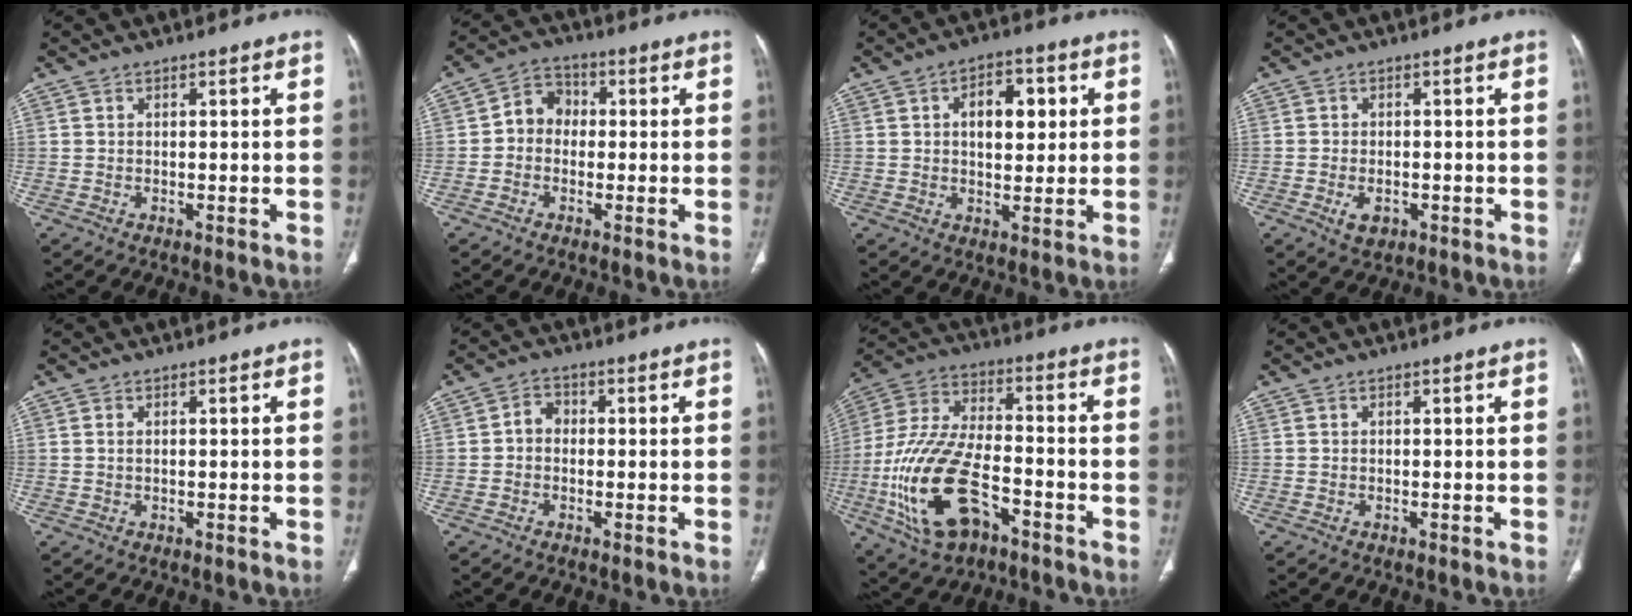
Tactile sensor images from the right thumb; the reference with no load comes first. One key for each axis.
{"total": 5.7, "fx": -0.3, "fy": 4.9, "fz": 2.9, "tx": -0.023, "ty": 0.024, "tz": -0.020}
{"total": 8.8, "fx": 2.0, "fy": 5.0, "fz": 6.9, "tx": -0.072, "ty": 0.003, "tz": 0.032}
{"total": 3.4, "fx": -1.3, "fy": 2.2, "fz": 2.3, "tx": -0.034, "ty": 0.004, "tz": -0.015}
{"total": 0.6, "fx": 0.2, "fy": 0.3, "fz": 0.5, "tx": -0.016, "ty": 0.004, "tz": 0.007}
{"total": 2.8, "fx": -0.3, "fy": 2.2, "fz": 1.6, "tx": -0.014, "ty": 0.014, "tz": -0.015}
{"total": 20.6, "fx": -7.8, "fy": 10.2, "fz": 16.1, "tx": -0.332, "ty": 0.030, "tz": -0.135}
{"total": 0.0}